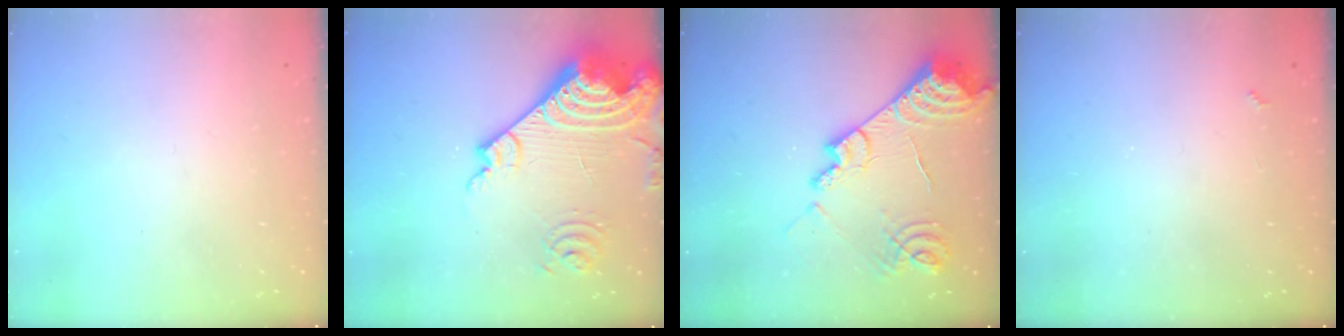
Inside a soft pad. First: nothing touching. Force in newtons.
{"total": 23.1, "press": 23.0, "slide": 2.8}
{"total": 17.4, "press": 17.4, "slide": 1.3}
{"total": 2.3, "press": 2.3, "slide": 0.4}